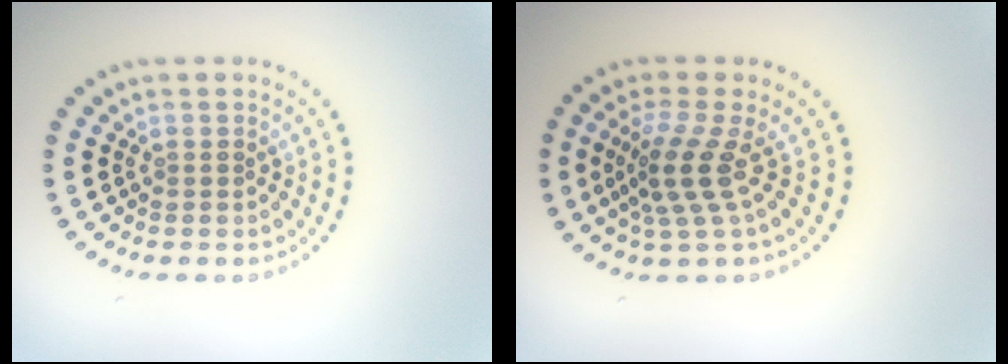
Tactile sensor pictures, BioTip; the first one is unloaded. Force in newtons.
{"total": 3.4, "press": 2.4, "slide": 2.5}